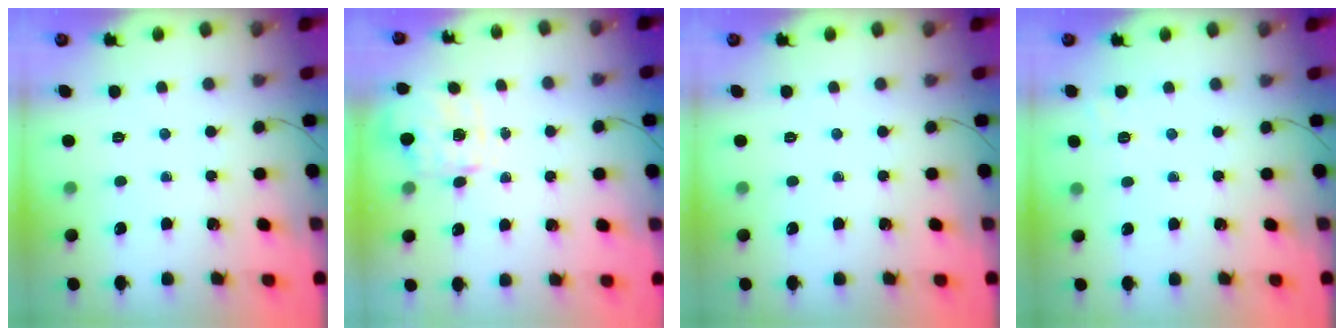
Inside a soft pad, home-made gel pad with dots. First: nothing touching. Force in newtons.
{"total": 4.0, "press": 3.9, "slide": 0.8}
{"total": 0.0}
{"total": 2.0, "press": 1.3, "slide": 1.6}